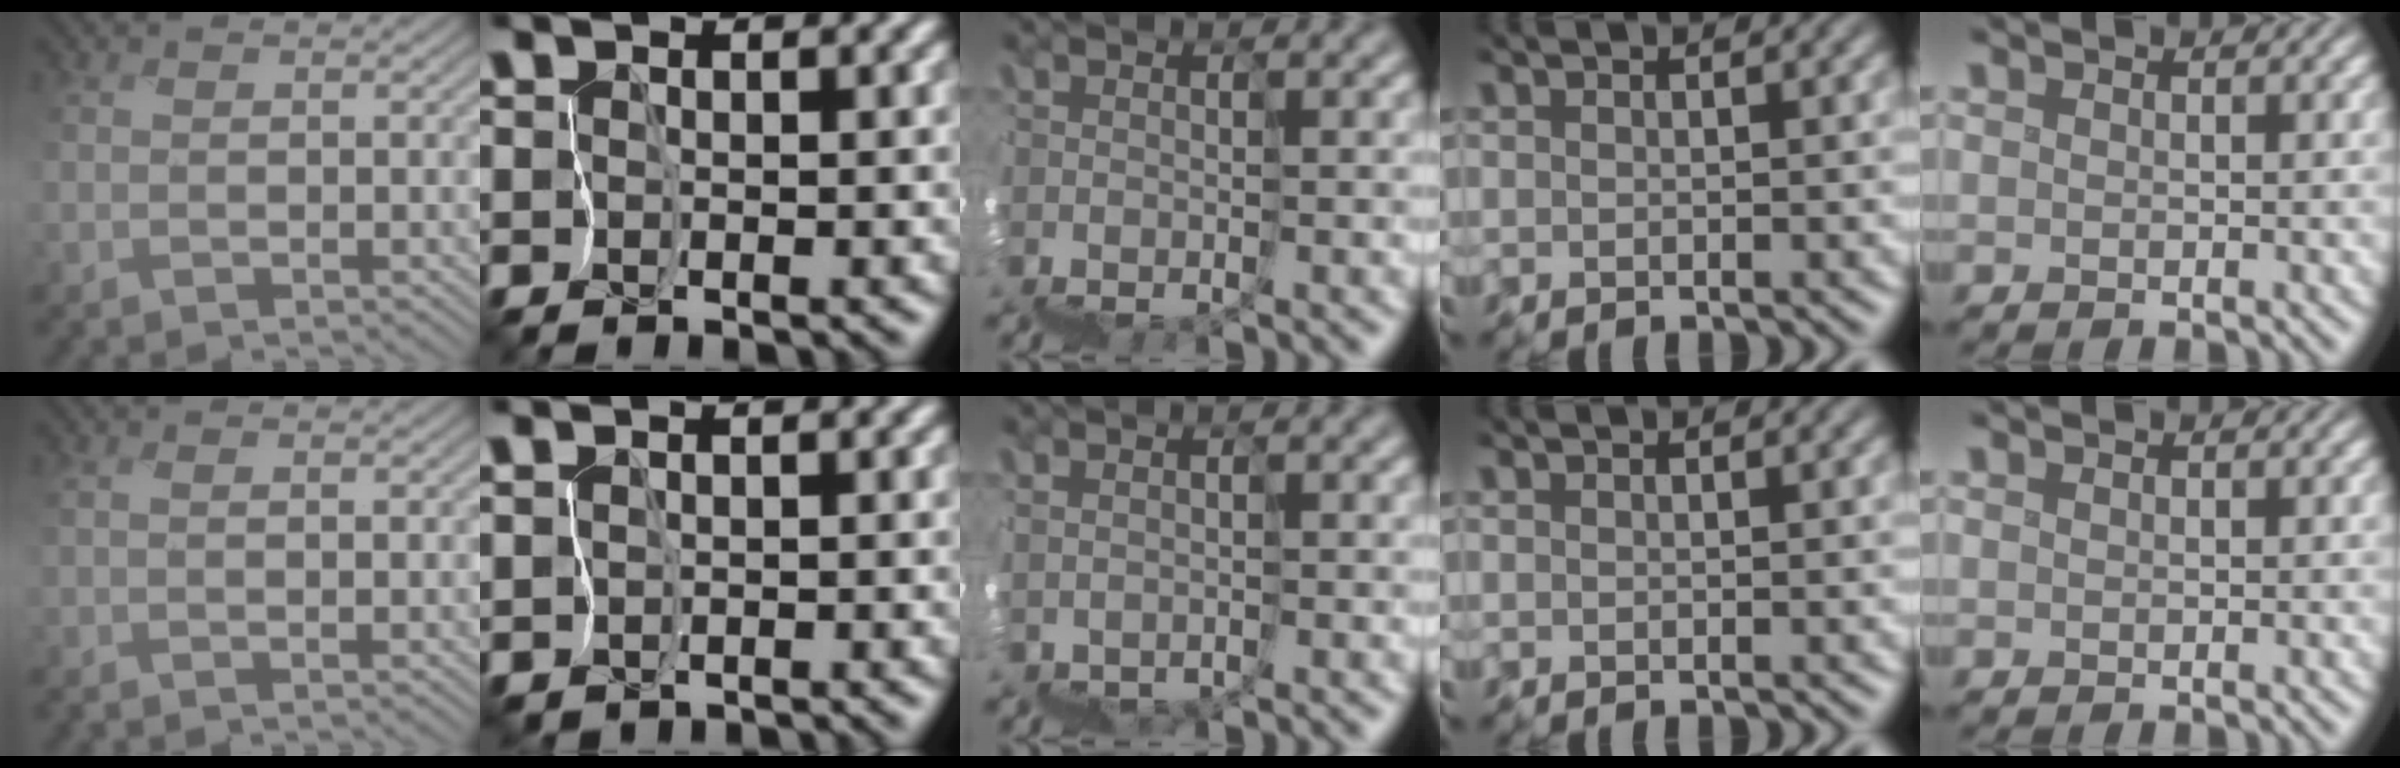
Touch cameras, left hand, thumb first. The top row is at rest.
{"thumb": {"total": 1.3, "force": [0.1, 0.2, 1.2], "torque": [-0.030, 0.004, 0.000]}, "middle": {"total": 0.9, "force": [-0.2, 0.6, 0.7], "torque": [-0.015, -0.003, 0.000]}}